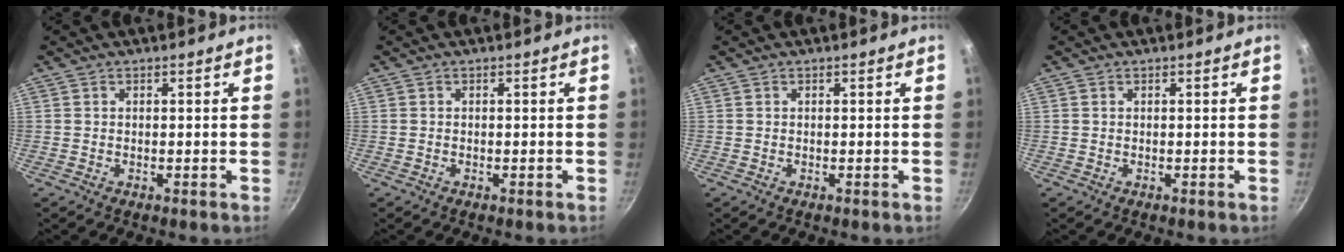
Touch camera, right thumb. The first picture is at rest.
{"total": 0.0}
{"total": 0.0}
{"total": 0.0}